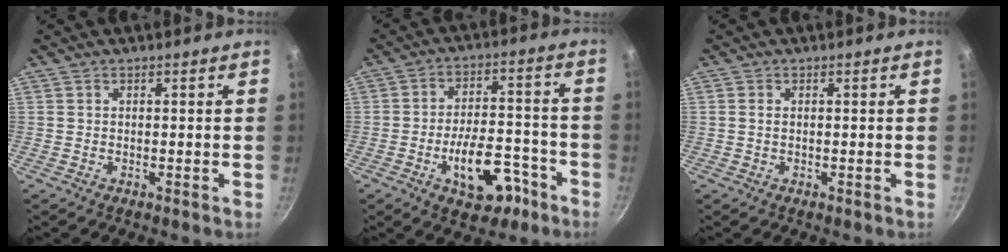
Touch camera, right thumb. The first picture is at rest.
{"total": 13.0, "force": [-6.0, 6.9, 9.2], "torque": [-0.109, 0.051, -0.080]}
{"total": 1.0, "force": [0.1, 0.6, 0.8], "torque": [-0.017, 0.001, 0.001]}